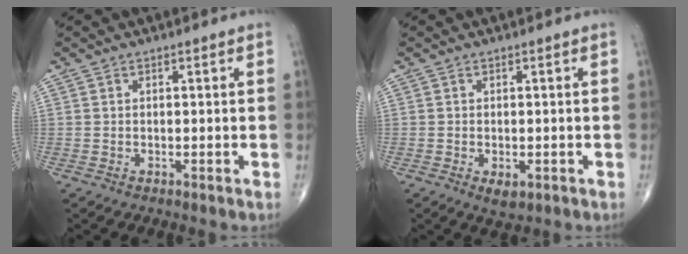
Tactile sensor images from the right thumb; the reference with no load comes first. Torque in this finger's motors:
{"motor_torque": [-0.40, -0.05, 0.01, -0.01, -0.02]}